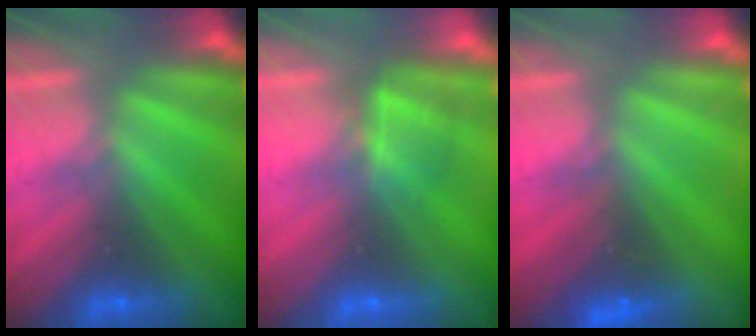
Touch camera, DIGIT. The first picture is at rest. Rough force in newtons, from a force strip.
{"total": 4.7}
{"total": 2.4}